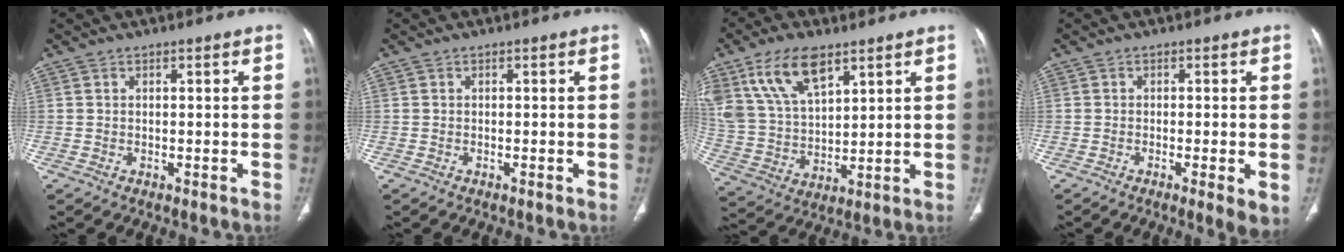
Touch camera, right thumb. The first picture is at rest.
{"total": 0.0}
{"total": 14.8, "force": [8.6, 7.3, 9.6], "torque": [-0.170, -0.024, 0.174]}
{"total": 4.6, "force": [-1.4, 0.8, 4.3], "torque": [-0.072, -0.014, -0.024]}